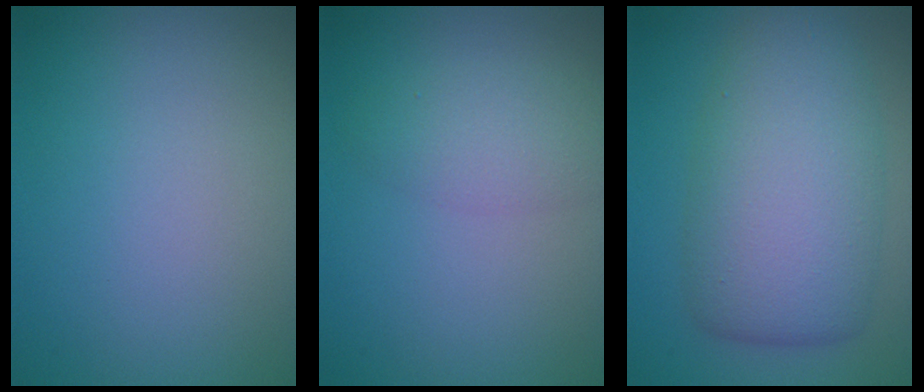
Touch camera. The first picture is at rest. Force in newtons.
{"total": 2.7, "press": 2.7, "slide": 0.1}
{"total": 8.5, "press": 8.5, "slide": 0.1}